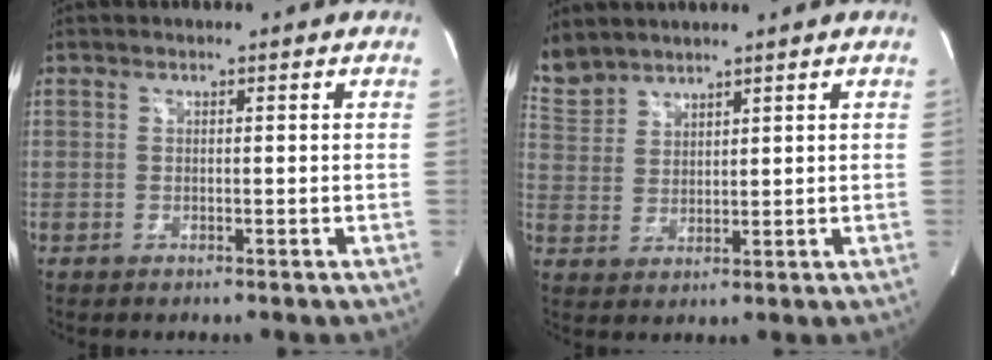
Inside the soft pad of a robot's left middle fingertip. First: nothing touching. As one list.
[{"total": 7.2, "force": [6.6, 2.7, 0.9], "torque": [-0.033, 0.011, 0.147]}]